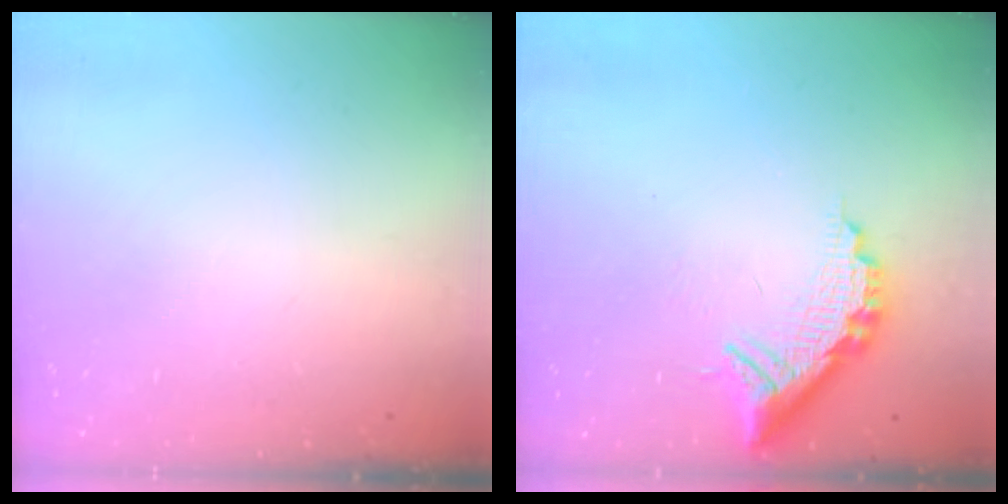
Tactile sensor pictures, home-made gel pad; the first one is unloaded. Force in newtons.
{"total": 11.8, "press": 11.8, "slide": 0.7}